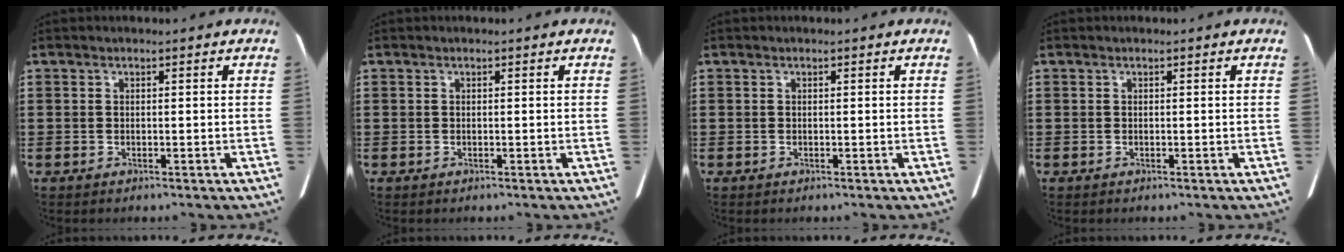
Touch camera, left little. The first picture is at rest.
{"total": 0.0}
{"total": 0.0}
{"total": 0.0}